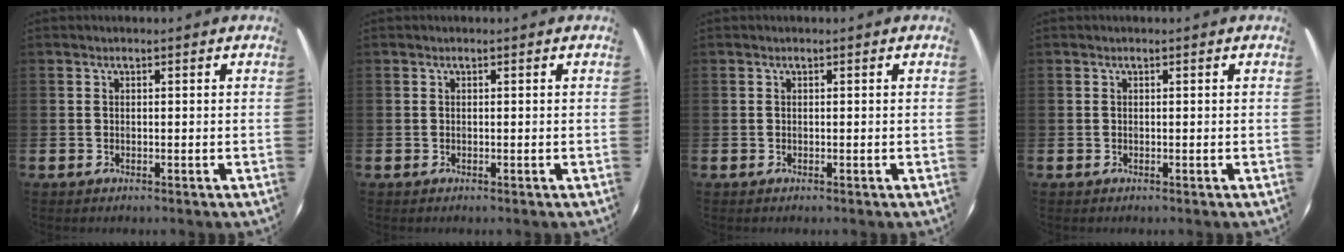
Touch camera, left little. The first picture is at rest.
{"total": 0.0}
{"total": 0.0}
{"total": 0.0}